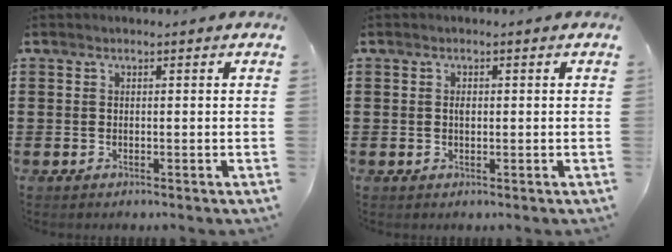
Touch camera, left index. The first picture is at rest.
{"total": 0.9, "force": [0.1, 0.5, 0.8], "torque": [-0.018, 0.001, 0.001]}